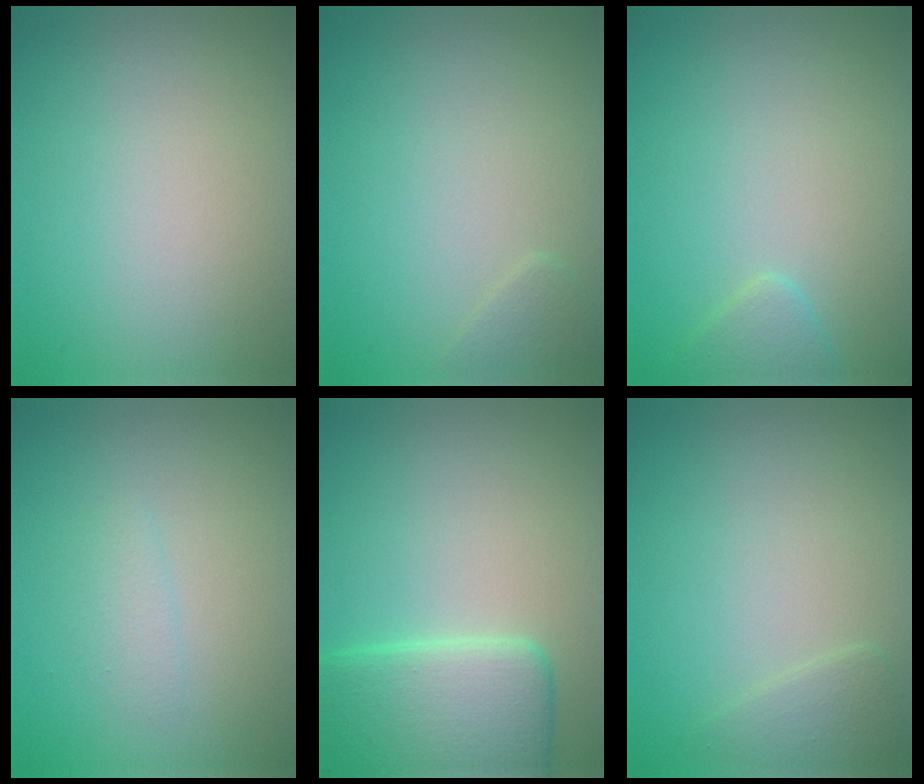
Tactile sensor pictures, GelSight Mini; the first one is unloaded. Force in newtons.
{"total": 0.9, "press": 0.9, "slide": 0.1}
{"total": 1.4, "press": 1.4, "slide": 0.1}
{"total": 1.1, "press": 1.1, "slide": 0.1}
{"total": 6.8, "press": 6.8, "slide": 0.5}
{"total": 1.4, "press": 1.3, "slide": 0.1}